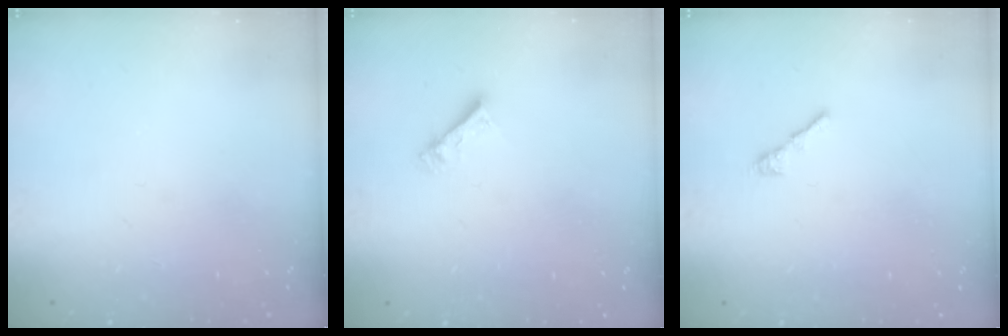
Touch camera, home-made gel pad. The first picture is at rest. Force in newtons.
{"total": 4.6, "press": 4.6, "slide": 0.4}
{"total": 0.6, "press": 0.4, "slide": 0.4}